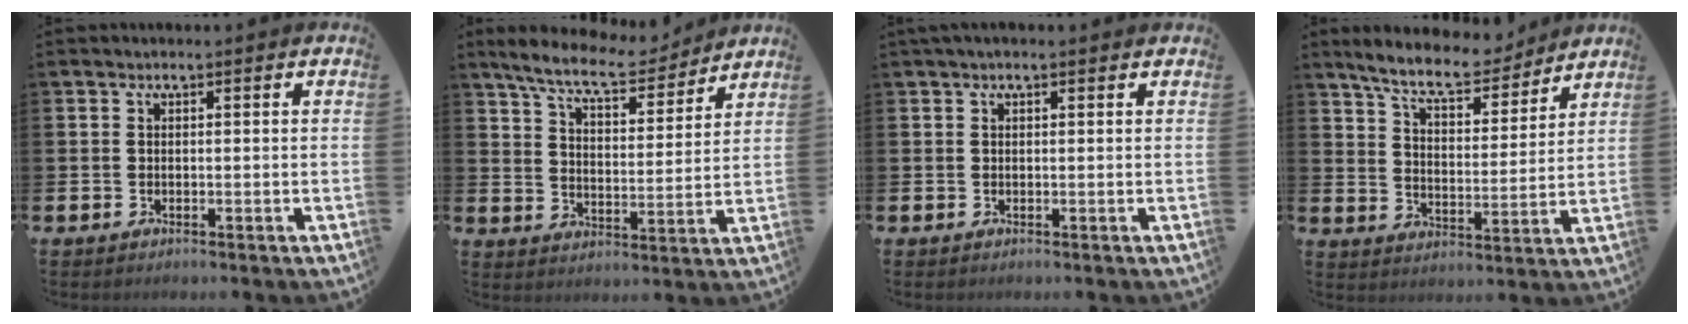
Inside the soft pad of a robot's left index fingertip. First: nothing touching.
{"total": 8.8, "force": [8.1, 1.5, 3.2], "torque": [-0.090, -0.045, 0.144]}
{"total": 0.8, "force": [0.5, 0.1, 0.5], "torque": [-0.009, 0.002, 0.009]}
{"total": 8.8, "force": [8.2, 1.9, 2.8], "torque": [-0.075, -0.048, 0.144]}